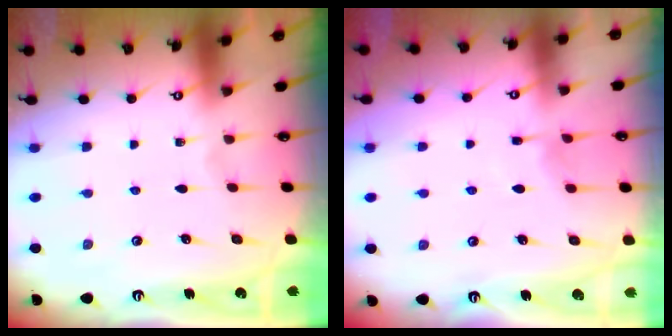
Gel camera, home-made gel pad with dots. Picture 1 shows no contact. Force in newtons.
{"total": 5.1, "press": 5.1, "slide": 0.6}